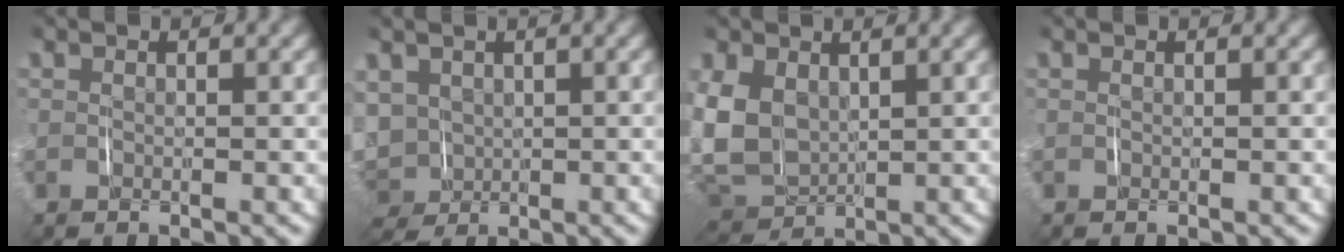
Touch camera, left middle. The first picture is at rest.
{"total": 7.0, "force": [-1.1, 6.6, 2.1], "torque": [-0.092, -0.047, -0.006]}
{"total": 9.2, "force": [-0.4, 8.2, 4.2], "torque": [-0.148, -0.034, -0.003]}
{"total": 0.0}